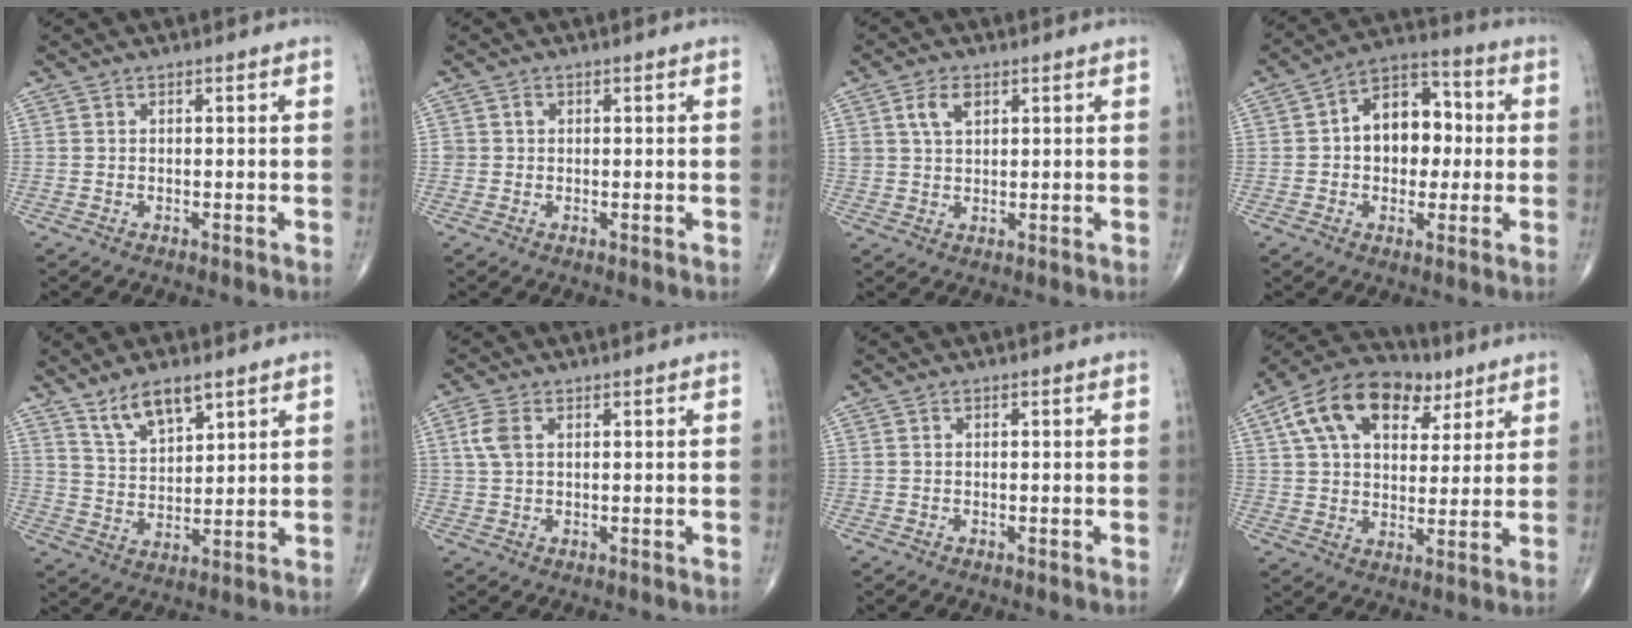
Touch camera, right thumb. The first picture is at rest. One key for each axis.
{"total": 1.1, "fx": 0.2, "fy": 1.0, "fz": 0.4, "tx": 0.001, "ty": 0.003, "tz": 0.002}
{"total": 4.3, "fx": 1.9, "fy": 2.6, "fz": 2.9, "tx": -0.049, "ty": -0.004, "tz": 0.038}
{"total": 12.7, "fx": 0.6, "fy": 8.8, "fz": 9.1, "tx": -0.093, "ty": 0.028, "tz": 0.001}
{"total": 8.2, "fx": 5.6, "fy": 3.0, "fz": 5.1, "tx": -0.079, "ty": -0.034, "tz": 0.109}
{"total": 3.9, "fx": 1.2, "fy": 2.2, "fz": 3.0, "tx": -0.075, "ty": 0.008, "tz": 0.023}
{"total": 0.0}
{"total": 17.8, "fx": 8.0, "fy": 10.9, "fz": 11.5, "tx": -0.170, "ty": 0.001, "tz": 0.131}